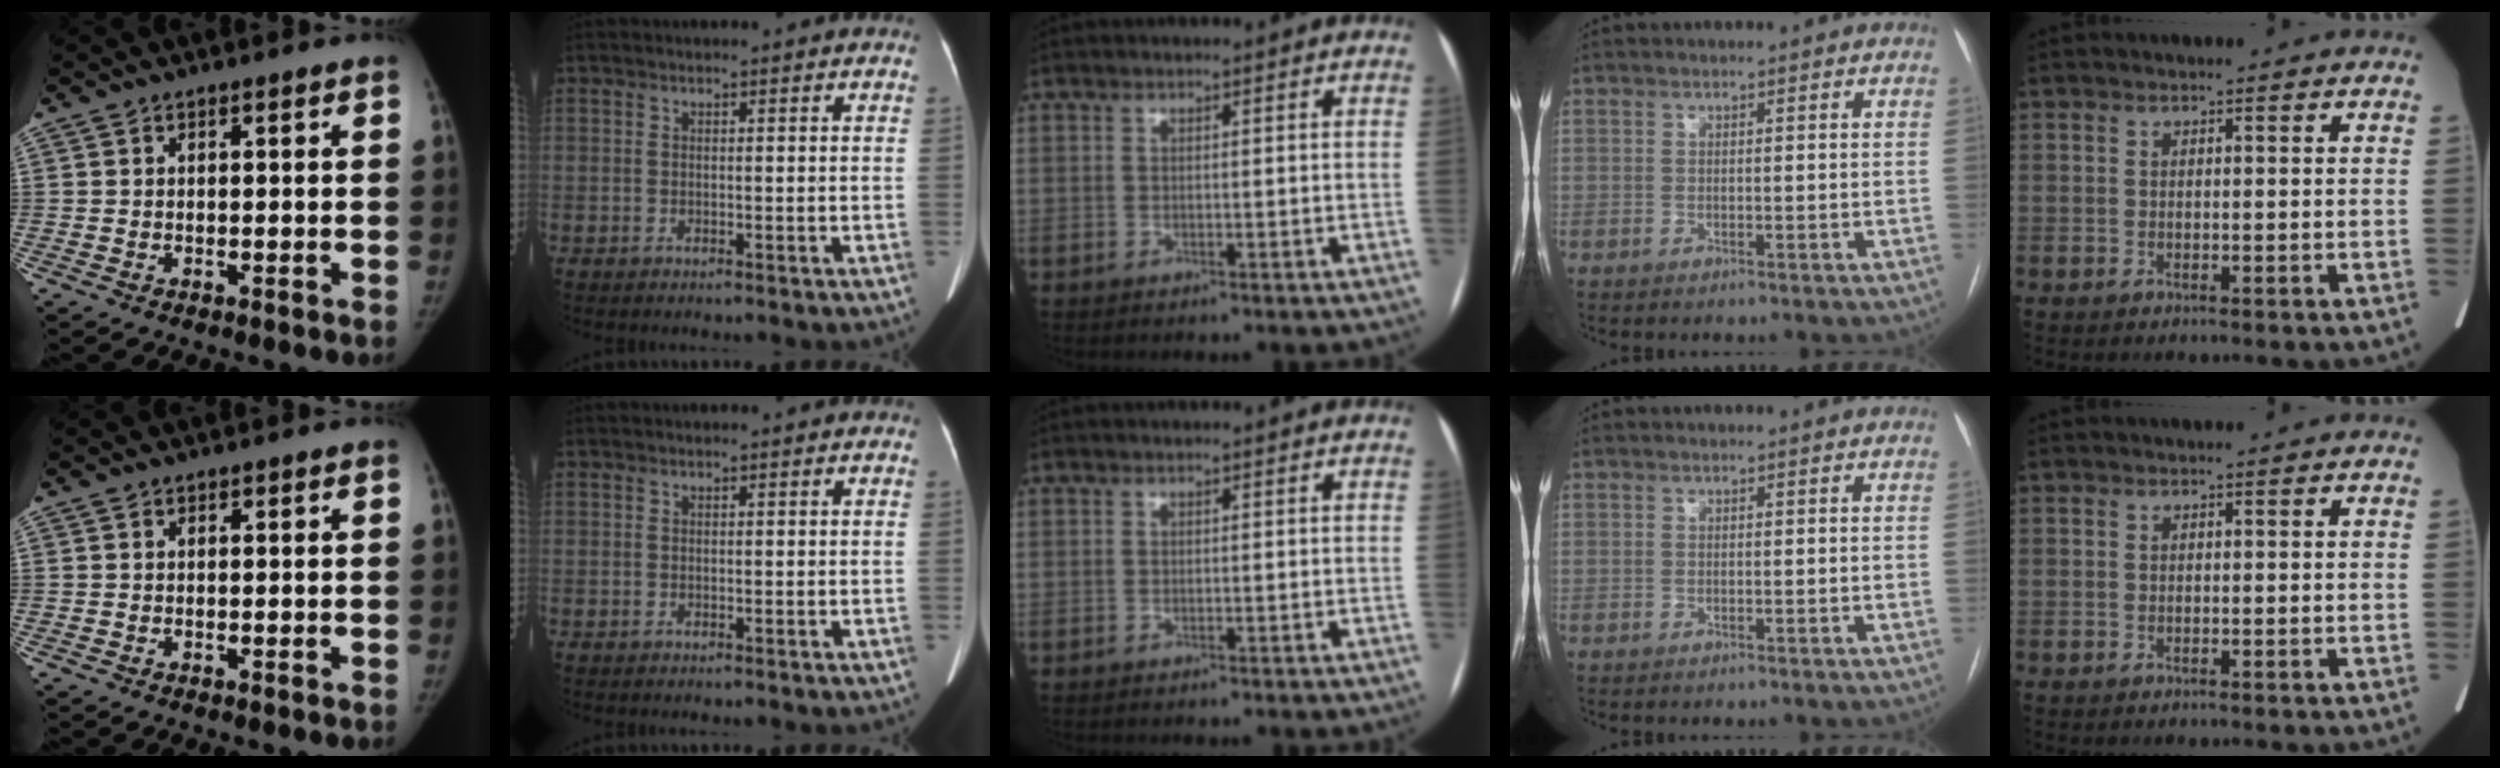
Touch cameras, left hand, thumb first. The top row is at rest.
{}